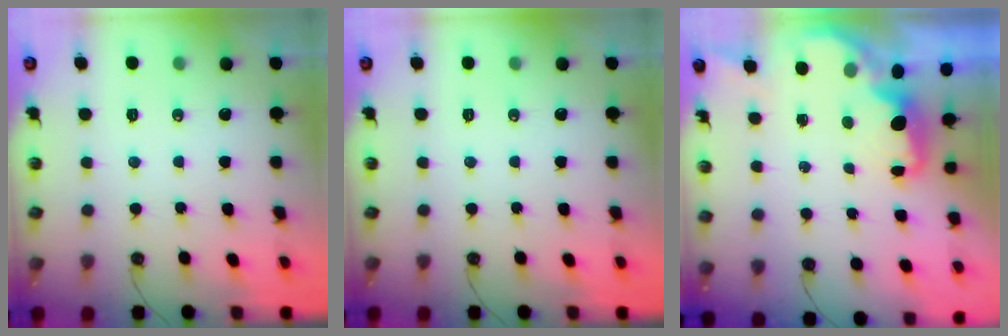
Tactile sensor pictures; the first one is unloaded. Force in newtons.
{"total": 0.0}
{"total": 1.6, "press": 1.4, "slide": 0.7}